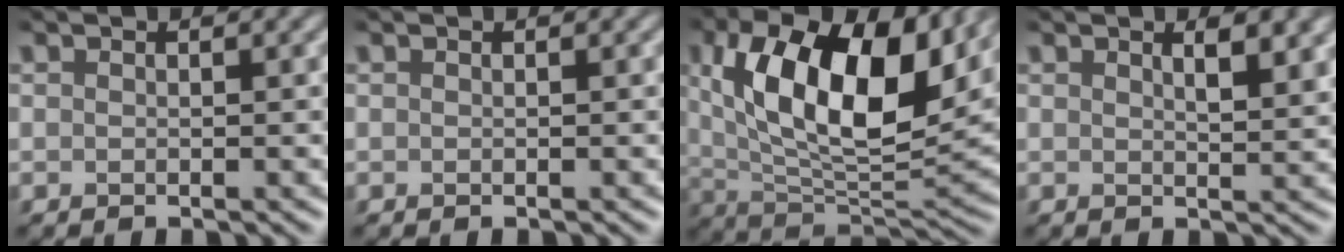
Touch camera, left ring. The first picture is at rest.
{"total": 0.0}
{"total": 12.3, "force": [3.7, 6.2, 10.0], "torque": [-0.175, -0.006, 0.069]}
{"total": 2.3, "force": [1.4, 0.6, 1.8], "torque": [-0.023, -0.002, 0.023]}